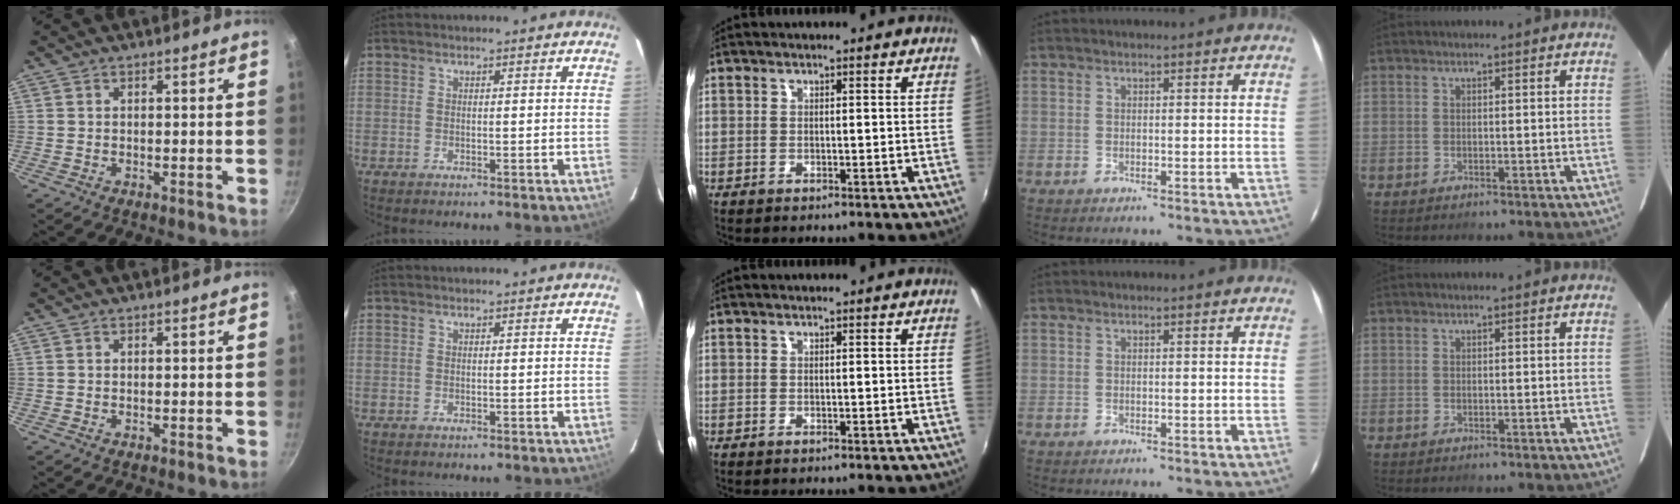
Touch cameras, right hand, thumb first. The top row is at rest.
{}